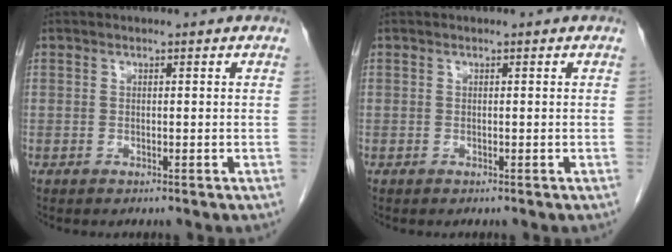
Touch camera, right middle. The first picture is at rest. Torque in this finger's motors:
{"motor_torque": [0.28, -0.10, 0.06, 0.01]}